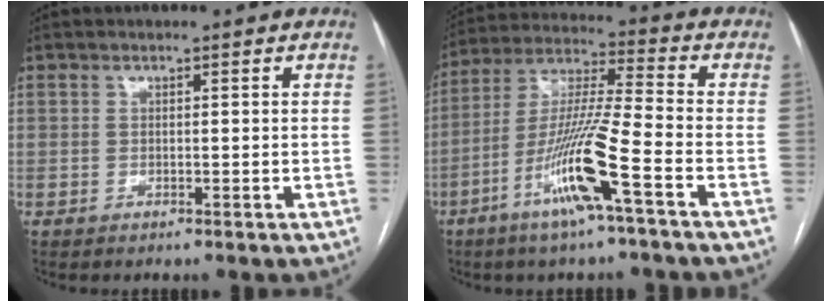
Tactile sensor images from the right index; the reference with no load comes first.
{"total": 13.7, "force": [-6.3, -0.6, 12.1], "torque": [-0.244, -0.008, -0.123]}